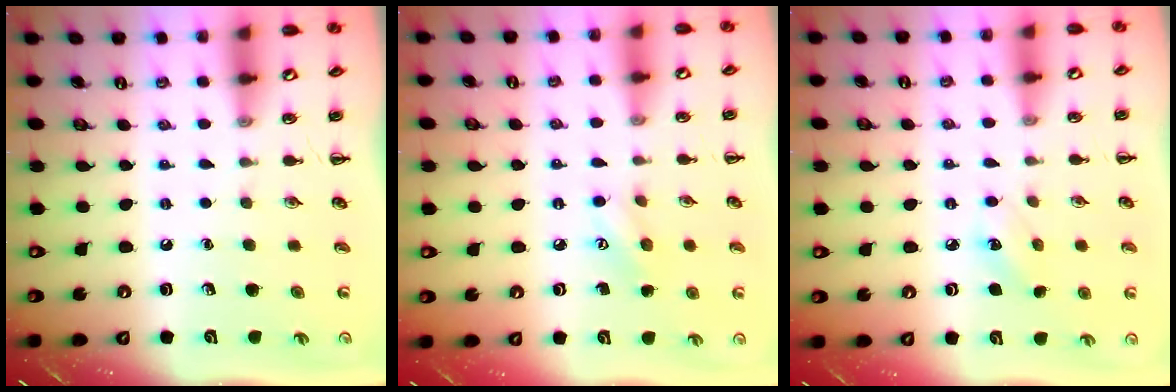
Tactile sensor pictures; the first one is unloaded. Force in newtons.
{"total": 6.6, "press": 6.5, "slide": 1.2}
{"total": 5.1, "press": 5.0, "slide": 1.0}